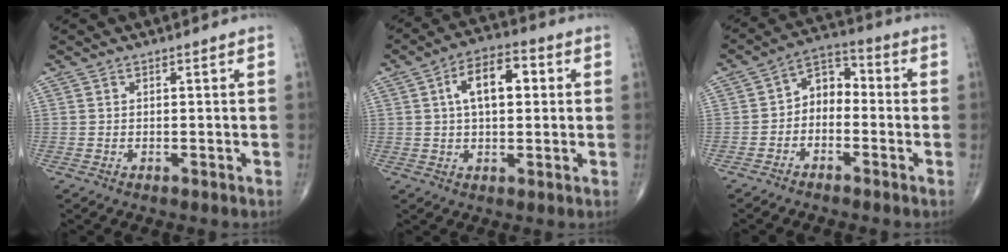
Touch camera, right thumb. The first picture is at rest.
{"total": 10.1, "force": [2.2, 5.3, 8.3], "torque": [-0.124, 0.020, 0.028]}
{"total": 6.5, "force": [-1.4, 4.7, 4.3], "torque": [-0.043, 0.038, -0.045]}